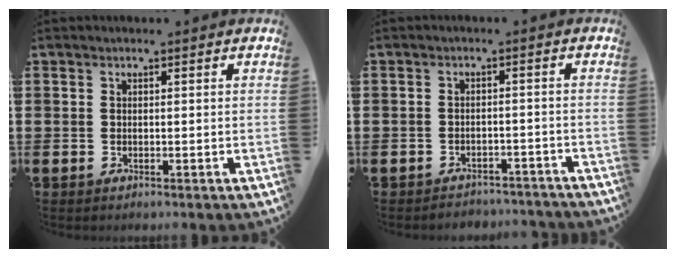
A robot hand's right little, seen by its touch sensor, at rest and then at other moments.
{"total": 2.0, "force": [-2.0, 0.1, -0.2], "torque": [-0.004, 0.004, -0.046]}